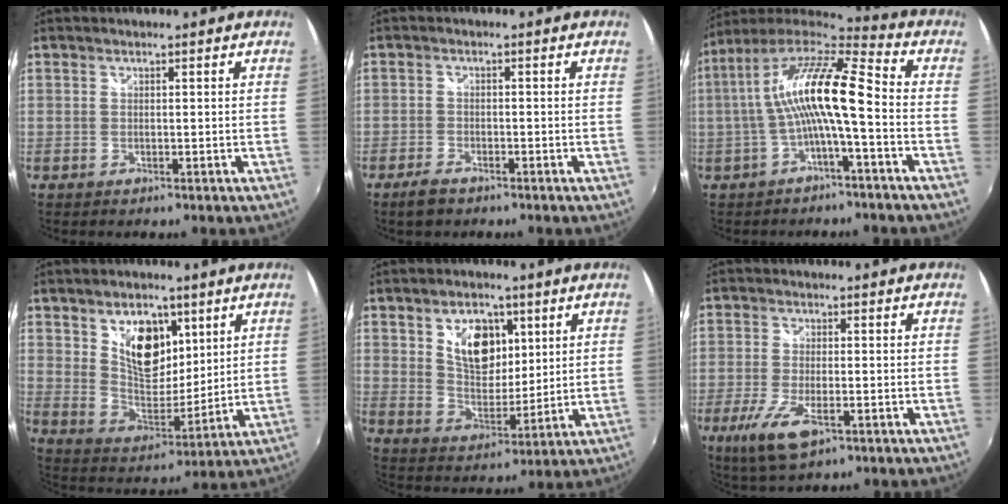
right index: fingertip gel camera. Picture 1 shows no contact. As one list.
[{"total": 3.6, "force": [-2.7, 1.6, 1.7], "torque": [-0.047, -0.002, -0.049]}, {"total": 13.7, "force": [-0.9, 1.9, 13.5], "torque": [-0.252, 0.018, -0.019]}, {"total": 12.3, "force": [5.8, 7.4, 7.9], "torque": [-0.128, 0.003, 0.111]}, {"total": 10.6, "force": [4.4, 6.7, 7.0], "torque": [-0.113, 0.008, 0.083]}, {"total": 8.7, "force": [-4.2, 2.9, 7.0], "torque": [-0.155, -0.027, -0.074]}]